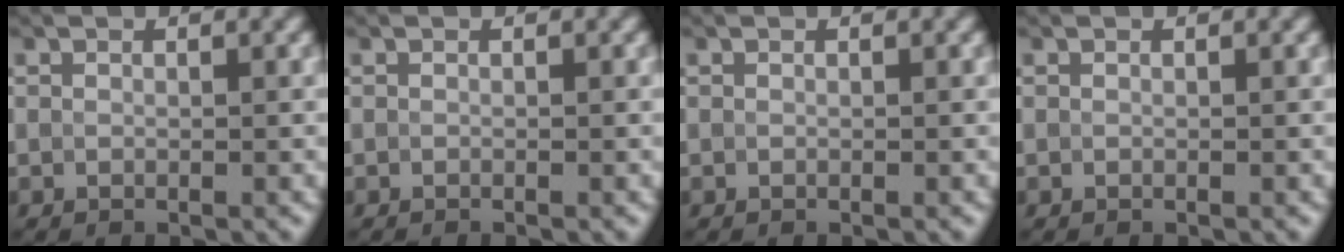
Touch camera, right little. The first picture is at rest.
{"total": 0.0}
{"total": 0.0}
{"total": 0.0}